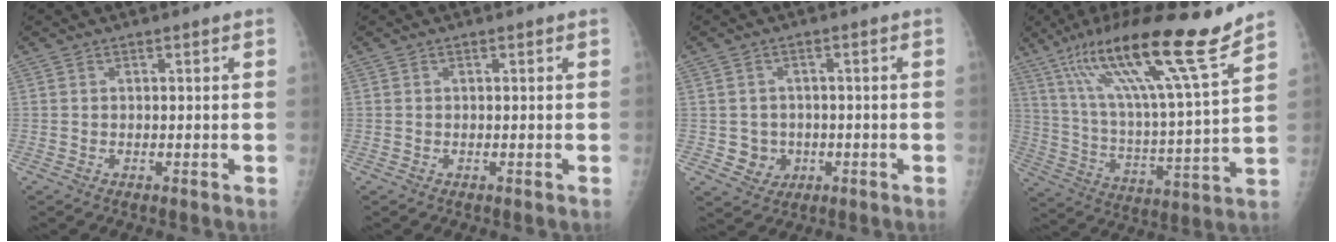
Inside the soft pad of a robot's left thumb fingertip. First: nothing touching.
{"total": 0.0}
{"total": 4.5, "force": [-0.8, 4.2, 1.2], "torque": [0.004, 0.007, -0.004]}
{"total": 22.7, "force": [15.5, 1.4, 16.6], "torque": [-0.266, -0.056, 0.269]}